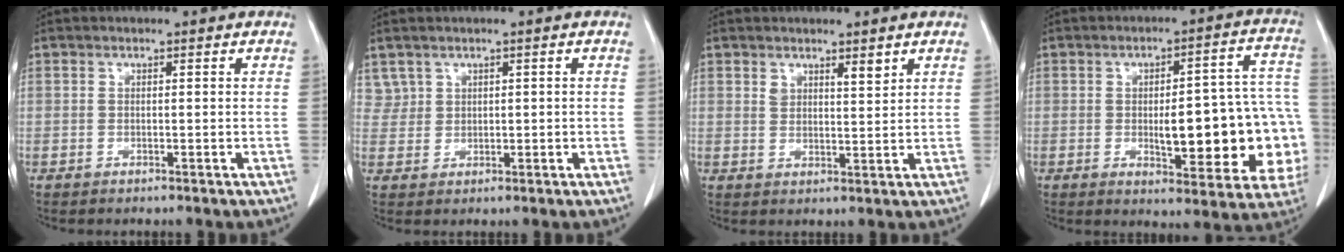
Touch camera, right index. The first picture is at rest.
{"total": 2.3, "force": [1.1, 1.9, 0.6], "torque": [-0.012, 0.012, 0.030]}
{"total": 3.3, "force": [2.2, 1.2, 2.2], "torque": [-0.038, -0.002, 0.041]}
{"total": 20.0, "force": [-3.1, 6.2, 18.8], "torque": [-0.164, 0.041, -0.017]}